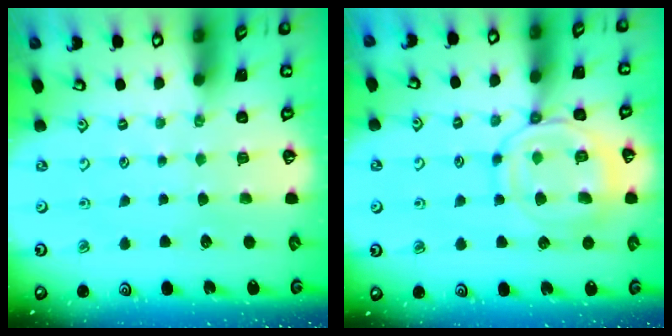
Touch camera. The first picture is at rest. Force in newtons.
{"total": 13.7, "press": 13.7, "slide": 1.3}